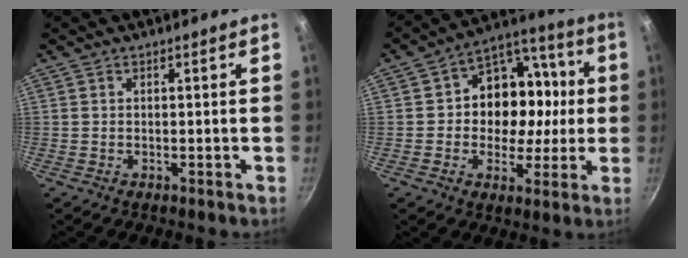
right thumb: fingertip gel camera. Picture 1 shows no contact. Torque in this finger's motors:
{"motor_torque": [-0.09, 0.41, 0.15, 0.18, 0.04]}